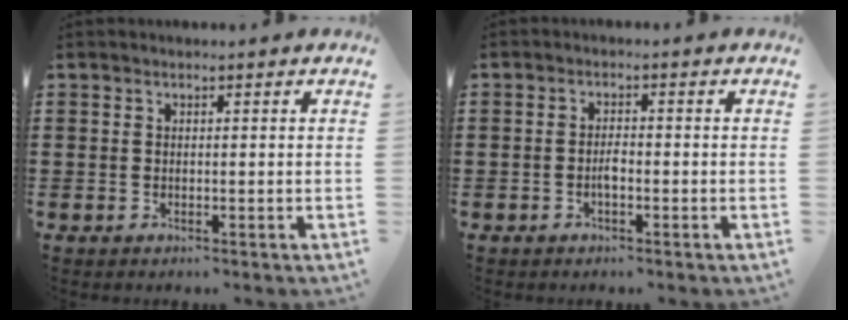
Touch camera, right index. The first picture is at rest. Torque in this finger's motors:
{"motor_torque": [2.14, 0.00, 0.23, 0.07]}